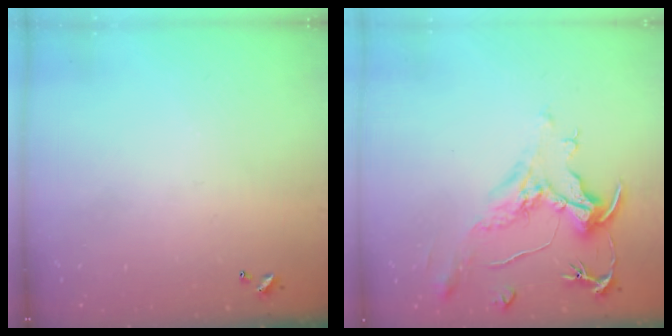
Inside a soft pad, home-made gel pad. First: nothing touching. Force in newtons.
{"total": 2.0, "press": 1.5, "slide": 1.3}